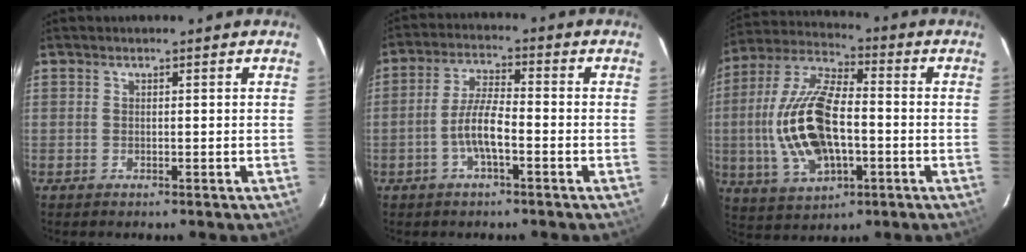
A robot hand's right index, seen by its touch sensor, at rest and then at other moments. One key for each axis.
{"total": 6.3, "fx": -2.5, "fy": 1.4, "fz": 5.6, "tx": -0.115, "ty": 0.006, "tz": -0.048}
{"total": 18.2, "fx": -2.4, "fy": 8.7, "fz": 15.8, "tx": -0.335, "ty": 0.003, "tz": -0.038}